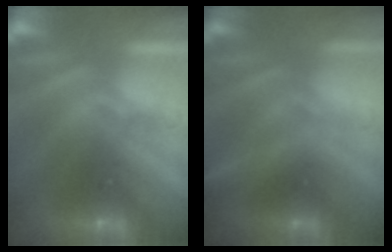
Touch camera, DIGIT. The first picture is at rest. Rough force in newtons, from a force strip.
{"total": 2.9}